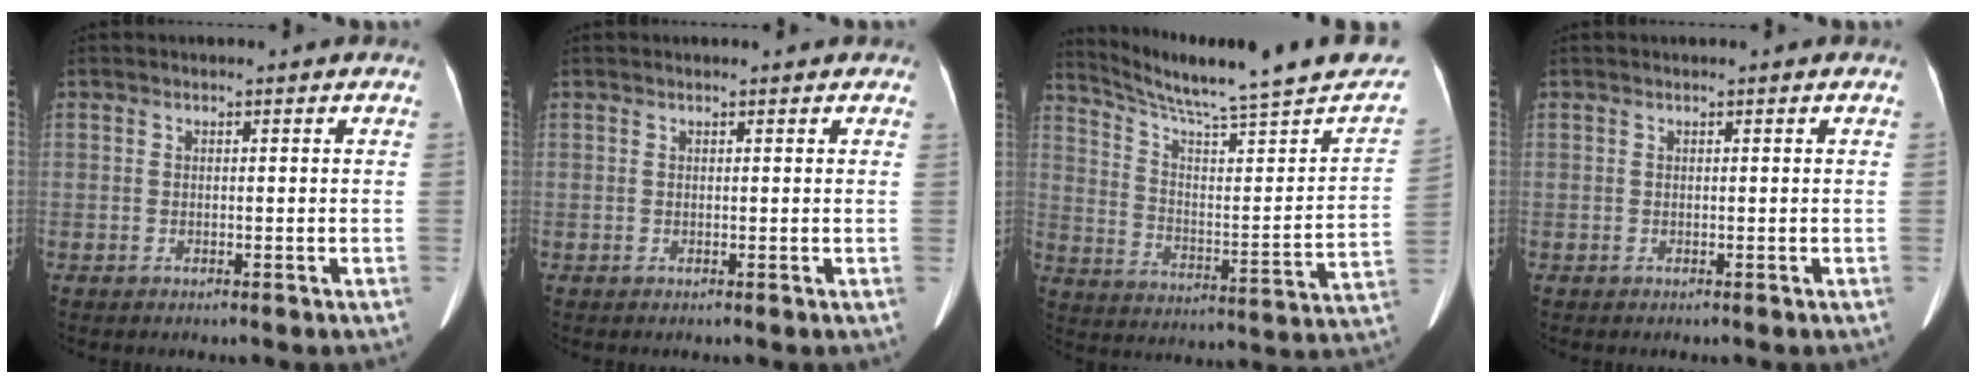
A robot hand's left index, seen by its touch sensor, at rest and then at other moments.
{"total": 2.6, "force": [2.2, 0.8, 1.0], "torque": [-0.011, 0.022, 0.018]}
{"total": 23.8, "force": [21.0, 0.6, 11.3], "torque": [-0.170, -0.071, 0.280]}
{"total": 0.0}